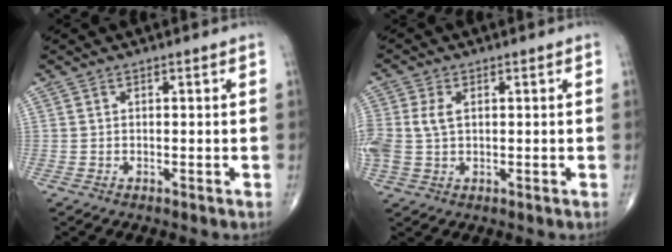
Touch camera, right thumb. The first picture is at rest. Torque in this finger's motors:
{"motor_torque": [0.62, 0.56, 0.66, 0.14, 0.20]}